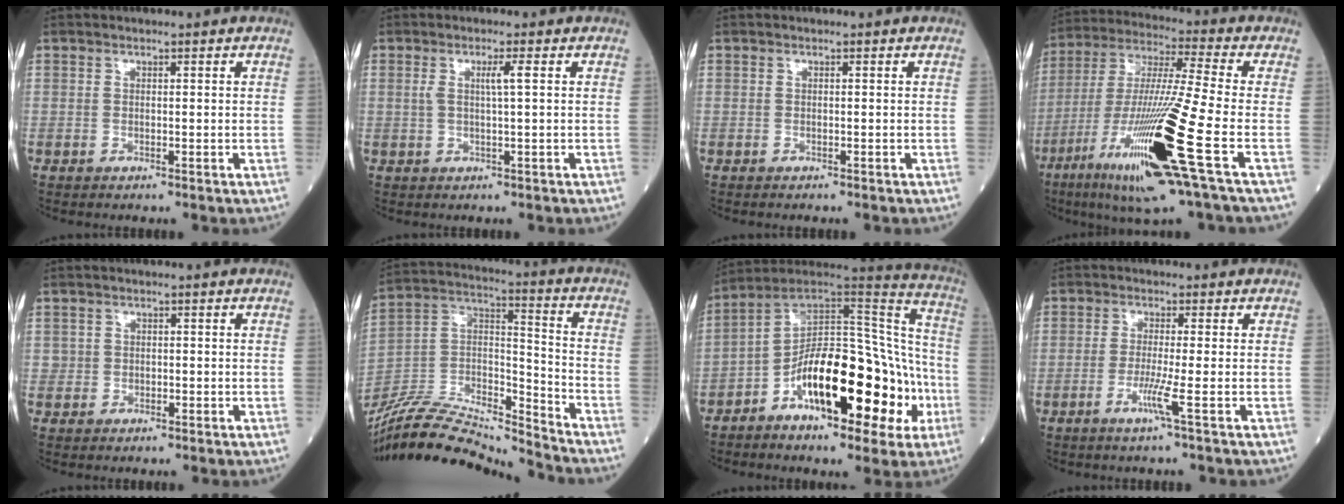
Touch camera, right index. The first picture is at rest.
{"total": 2.2, "force": [0.6, -0.3, 2.1], "torque": [-0.041, 0.002, 0.011]}
{"total": 0.5, "force": [-0.5, 0.0, 0.3], "torque": [-0.001, 0.000, -0.008]}
{"total": 20.1, "force": [-8.0, -0.7, 18.5], "torque": [-0.372, -0.039, -0.150]}
{"total": 1.1, "force": [-0.2, 1.1, 0.2], "torque": [0.002, 0.005, -0.002]}
{"total": 21.2, "force": [-20.1, 1.0, 6.6], "torque": [-0.140, 0.016, -0.354]}
{"total": 24.0, "force": [-8.0, 9.0, 20.8], "torque": [-0.290, 0.038, -0.109]}
{"total": 3.3, "force": [-1.4, -1.1, 2.8], "torque": [-0.065, -0.008, -0.030]}